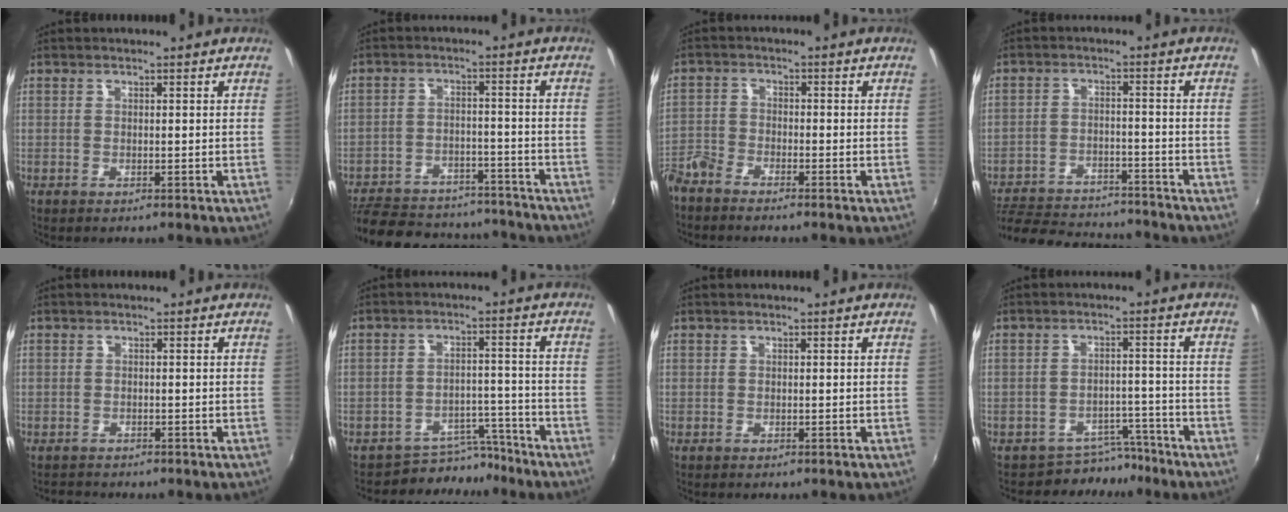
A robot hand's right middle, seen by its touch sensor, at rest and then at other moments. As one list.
[{"total": 24.3, "force": [-20.5, 9.0, 9.4], "torque": [-0.209, 0.011, -0.267]}, {"total": 4.4, "force": [-4.0, 1.3, 1.3], "torque": [-0.038, -0.007, -0.090]}, {"total": 18.9, "force": [-16.2, 6.6, 7.1], "torque": [-0.168, 0.003, -0.228]}, {"total": 1.6, "force": [-1.3, 0.8, -0.2], "torque": [-0.003, 0.004, -0.022]}, {"total": 6.9, "force": [-6.3, 2.8, 0.1], "torque": [-0.003, 0.025, -0.089]}, {"total": 0.0}, {"total": 5.9, "force": [-5.2, 2.7, -0.1], "torque": [0.003, 0.021, -0.071]}]